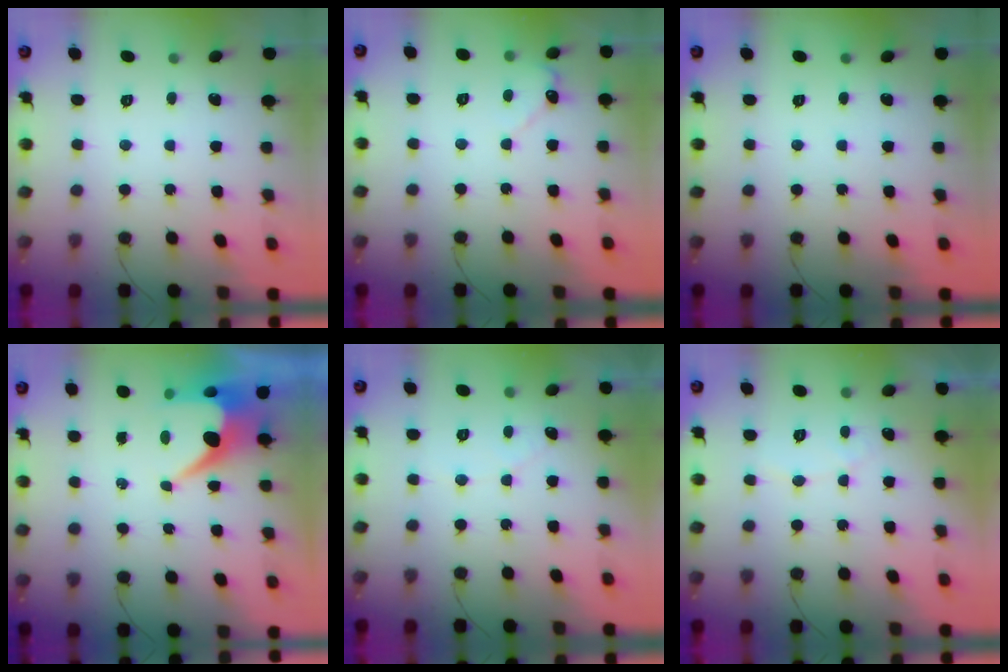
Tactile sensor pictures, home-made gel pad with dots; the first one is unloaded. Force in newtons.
{"total": 3.0, "press": 3.0, "slide": 0.3}
{"total": 0.0}
{"total": 8.5, "press": 8.4, "slide": 0.9}
{"total": 2.8, "press": 2.8, "slide": 0.2}
{"total": 5.0, "press": 4.9, "slide": 0.4}